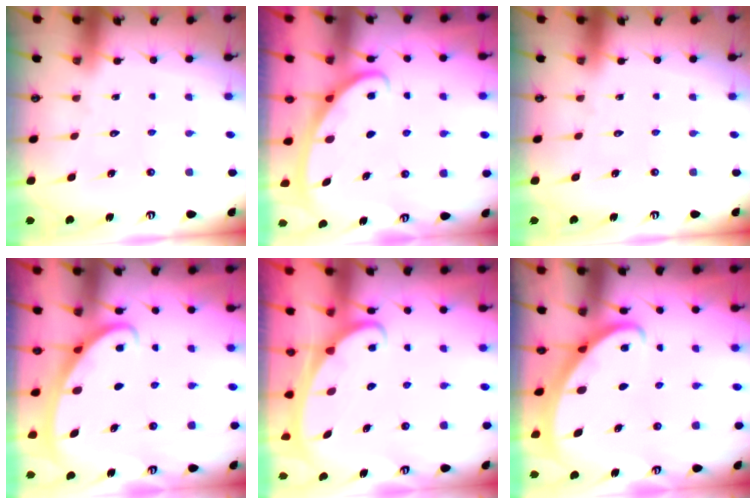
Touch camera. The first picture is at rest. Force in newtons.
{"total": 2.8, "press": 2.8, "slide": 0.4}
{"total": 0.0}
{"total": 2.6, "press": 2.6, "slide": 0.4}
{"total": 2.4, "press": 2.4, "slide": 0.3}
{"total": 2.5, "press": 2.4, "slide": 0.3}